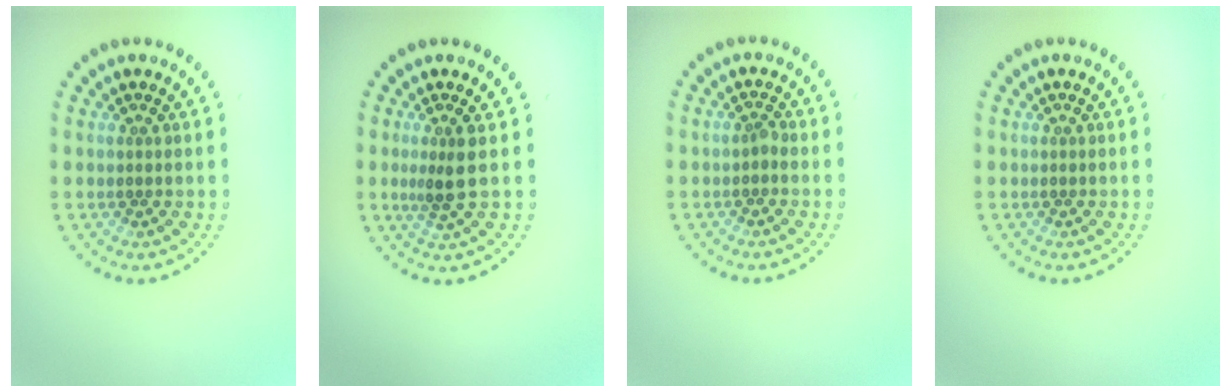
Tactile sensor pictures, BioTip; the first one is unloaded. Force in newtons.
{"total": 2.2, "press": 1.7, "slide": 1.5}
{"total": 0.6, "press": 0.6, "slide": 0.3}
{"total": 0.0}